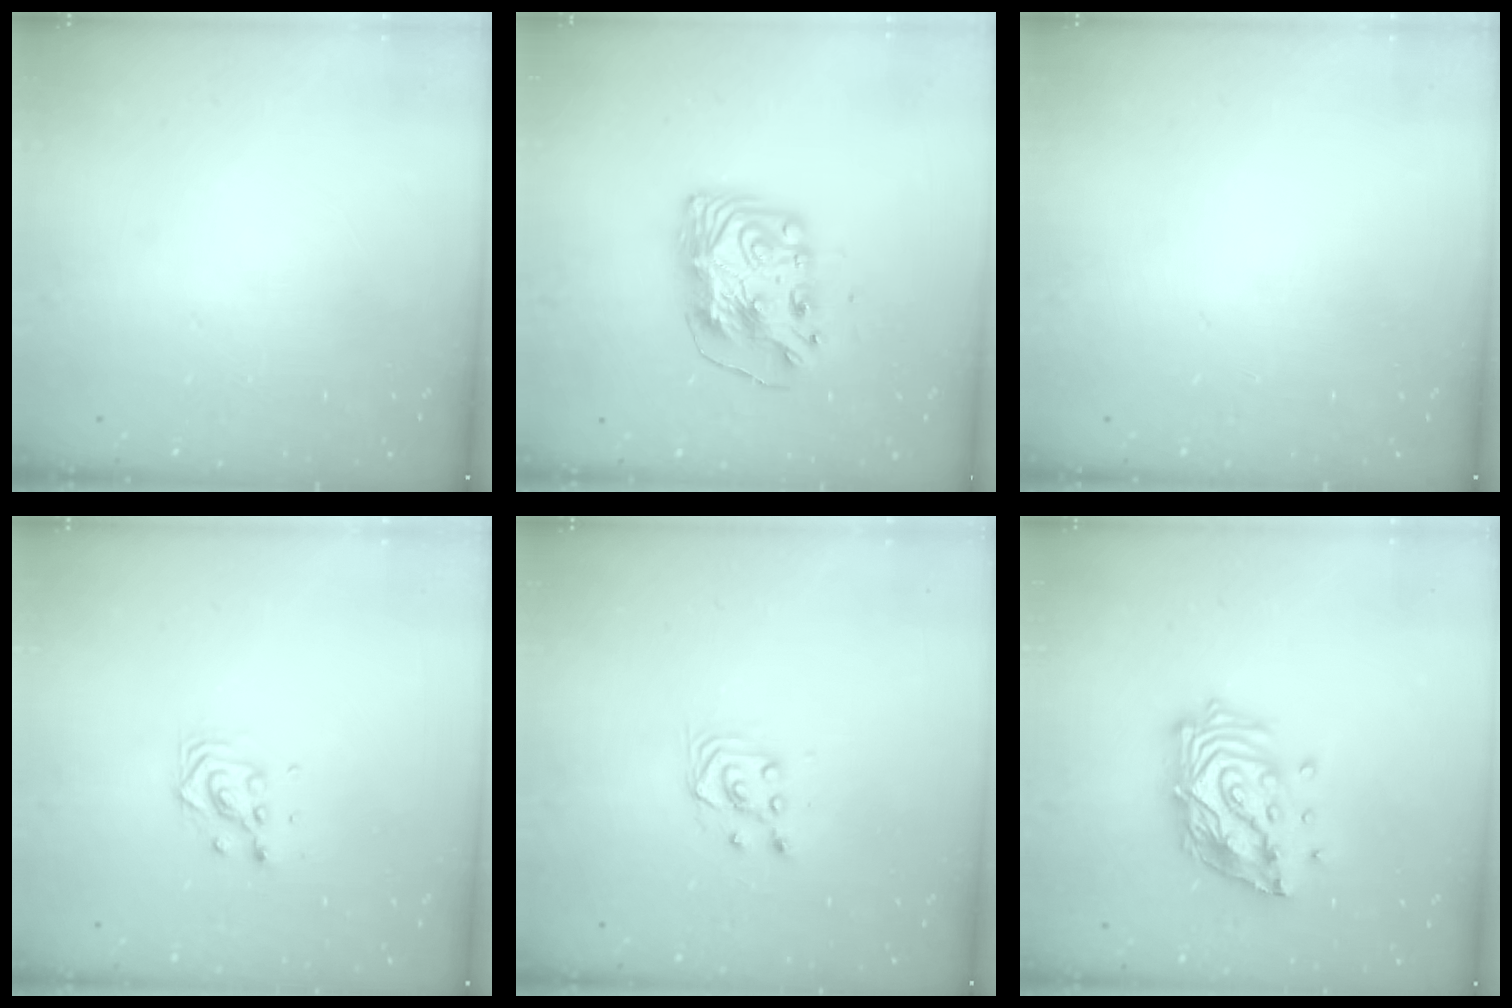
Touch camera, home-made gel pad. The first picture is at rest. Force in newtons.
{"total": 9.2, "press": 9.1, "slide": 1.1}
{"total": 0.0}
{"total": 4.5, "press": 4.5, "slide": 0.2}
{"total": 2.9, "press": 2.7, "slide": 1.0}
{"total": 17.9, "press": 17.8, "slide": 2.1}